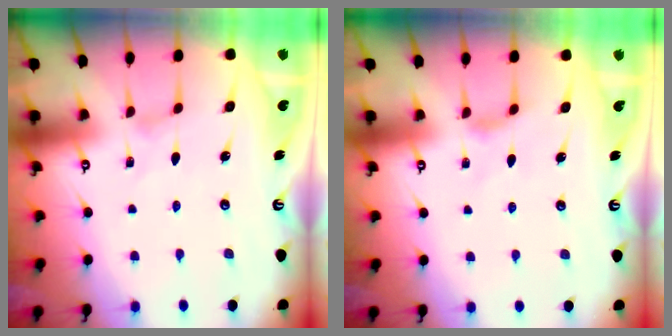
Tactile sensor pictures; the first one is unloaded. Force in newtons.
{"total": 2.7, "press": 2.6, "slide": 0.6}